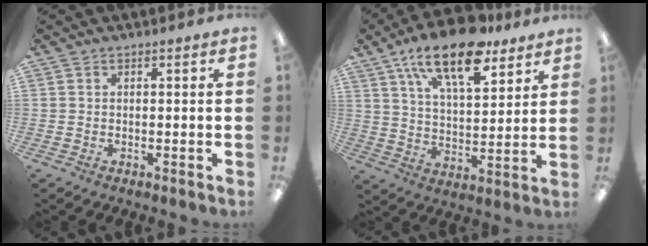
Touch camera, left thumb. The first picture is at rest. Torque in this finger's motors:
{"motor_torque": [0.25, 0.88, 1.83, -0.94, 0.44]}